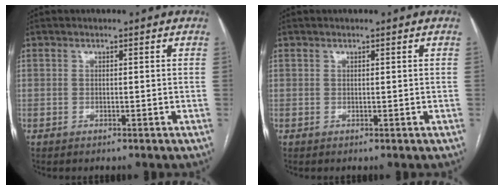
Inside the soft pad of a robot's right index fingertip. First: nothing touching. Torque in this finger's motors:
{"motor_torque": [0.02, 0.06, 0.00, 0.00]}